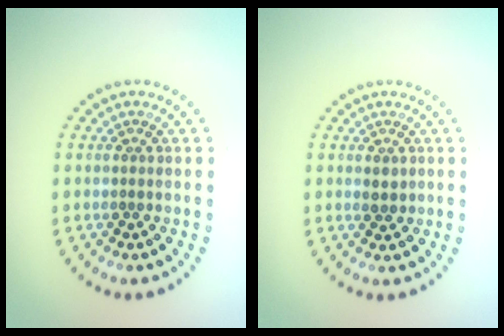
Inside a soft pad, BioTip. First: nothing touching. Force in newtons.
{"total": 0.9, "press": 0.9, "slide": 0.1}